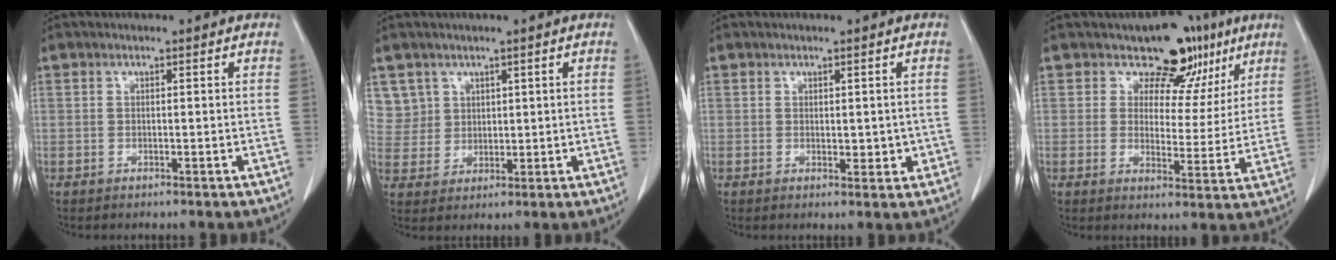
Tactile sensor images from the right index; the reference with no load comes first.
{"total": 5.5, "force": [3.1, 4.6, -0.4], "torque": [0.020, 0.004, 0.067]}
{"total": 2.4, "force": [0.0, 1.4, 1.9], "torque": [-0.020, -0.005, 0.005]}
{"total": 9.0, "force": [6.3, 5.8, 2.7], "torque": [-0.017, -0.004, 0.067]}